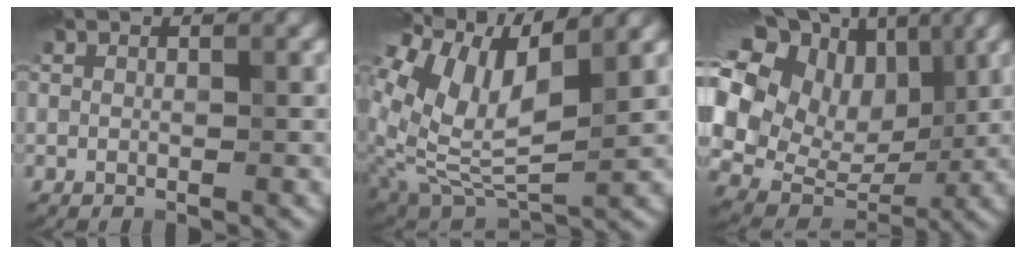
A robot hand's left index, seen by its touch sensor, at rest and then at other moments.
{"total": 9.6, "force": [4.4, 3.6, 7.8], "torque": [-0.174, 0.012, 0.085]}
{"total": 14.8, "force": [4.9, 11.0, 8.6], "torque": [-0.185, 0.035, 0.101]}